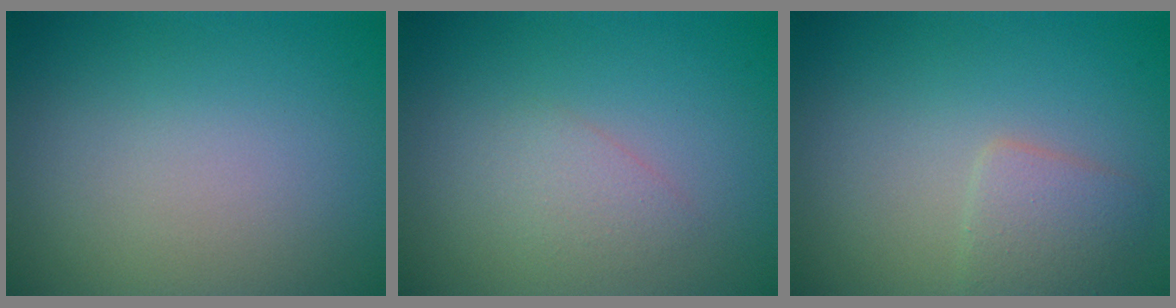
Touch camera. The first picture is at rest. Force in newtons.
{"total": 1.4, "press": 1.4, "slide": 0.1}
{"total": 2.2, "press": 2.2, "slide": 0.1}